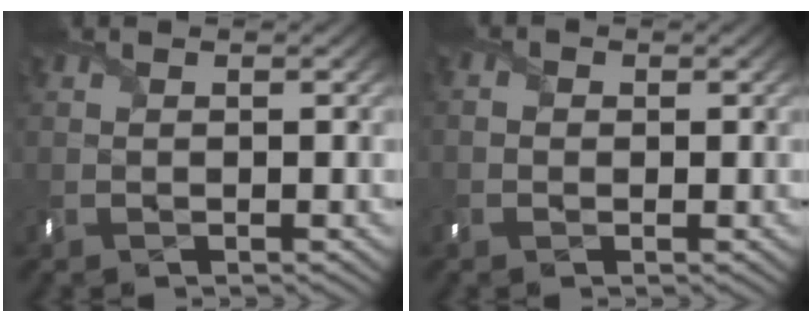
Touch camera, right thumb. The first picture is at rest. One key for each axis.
{"total": 1.3, "fx": -0.2, "fy": 1.1, "fz": 0.5, "tx": -0.013, "ty": -0.001, "tz": -0.007}